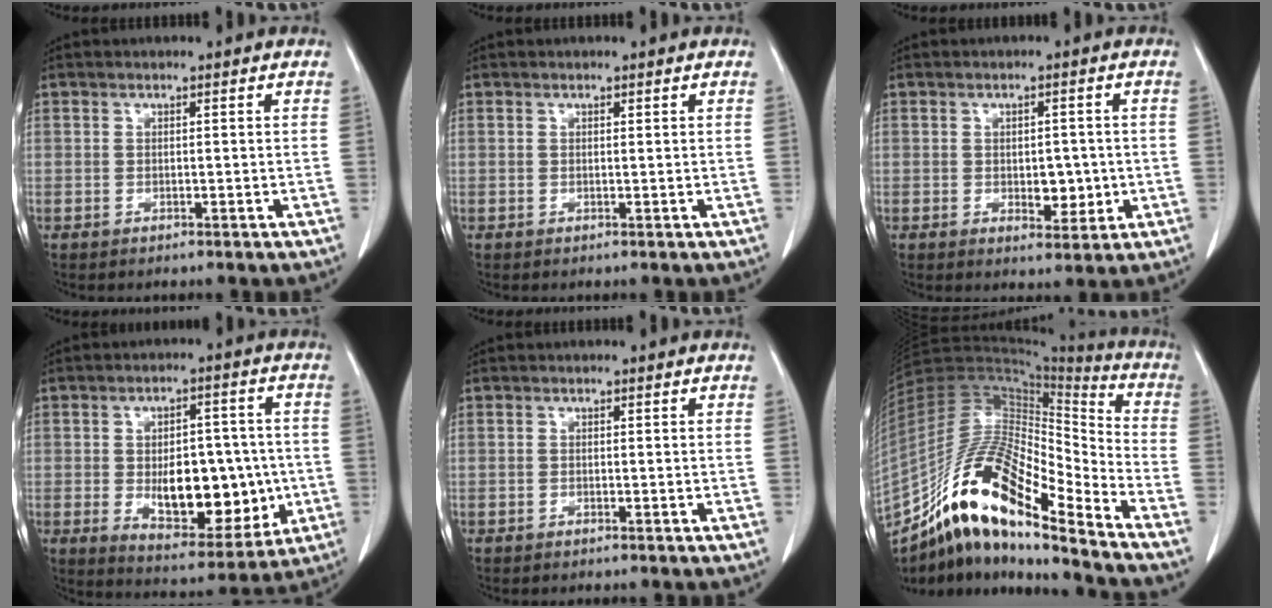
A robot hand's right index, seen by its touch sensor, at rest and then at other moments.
{"total": 0.0}
{"total": 4.3, "force": [-0.5, 2.4, 3.5], "torque": [-0.038, 0.000, 0.005]}
{"total": 14.3, "force": [-1.8, 7.0, 12.3], "torque": [-0.176, 0.005, -0.008]}
{"total": 0.0}
{"total": 20.7, "force": [-14.0, 4.0, 14.7], "torque": [-0.302, 0.012, -0.254]}